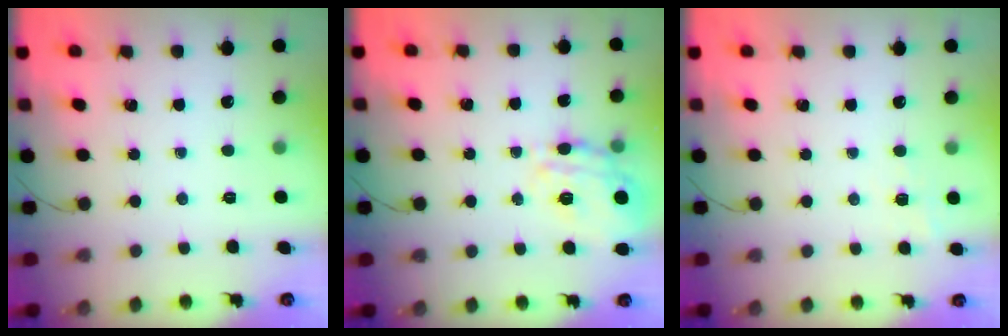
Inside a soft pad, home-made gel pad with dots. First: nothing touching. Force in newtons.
{"total": 15.4, "press": 15.3, "slide": 1.6}
{"total": 6.3, "press": 6.1, "slide": 1.5}